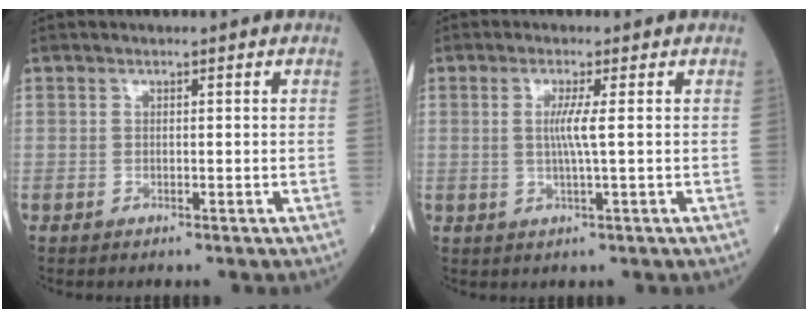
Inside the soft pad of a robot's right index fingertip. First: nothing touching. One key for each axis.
{"total": 3.2, "fx": 0.4, "fy": -0.7, "fz": 3.1, "tx": -0.066, "ty": -0.005, "tz": 0.007}